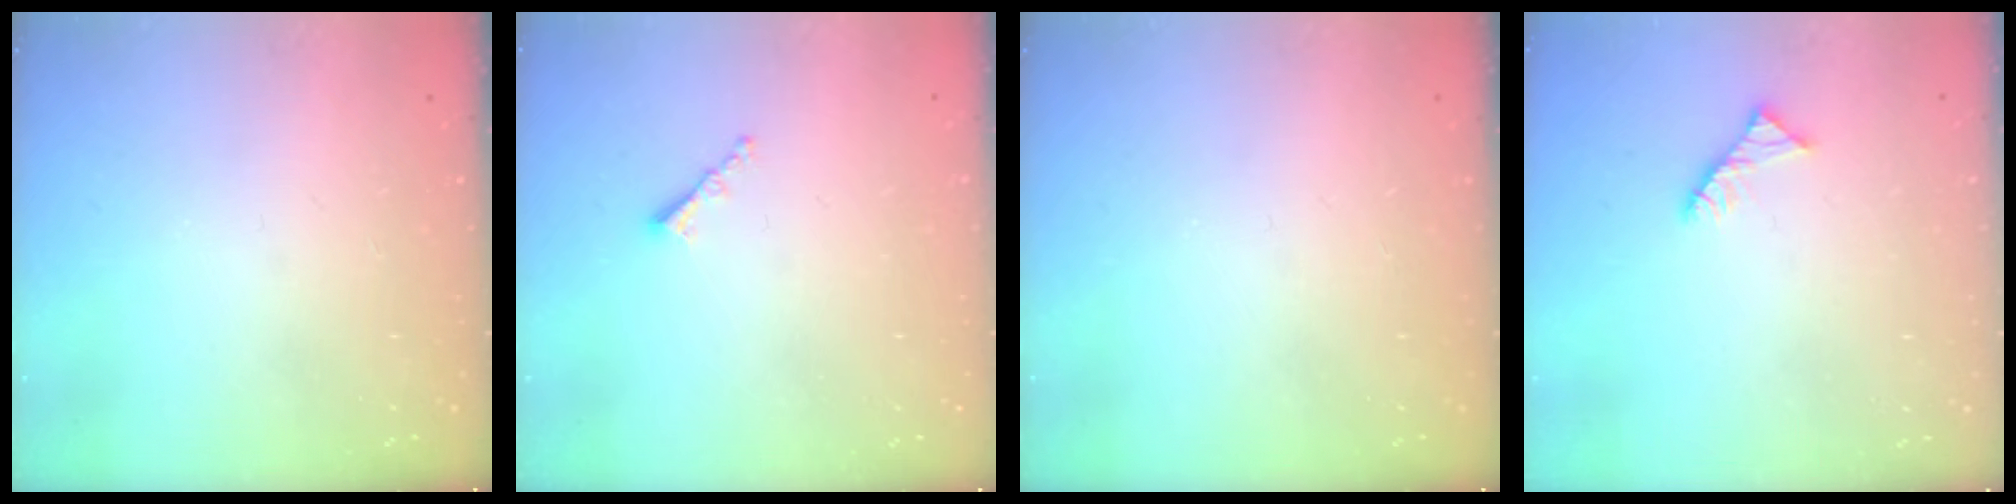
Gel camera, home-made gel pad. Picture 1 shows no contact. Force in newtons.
{"total": 1.2, "press": 1.1, "slide": 0.5}
{"total": 0.0}
{"total": 2.9, "press": 2.9, "slide": 0.4}